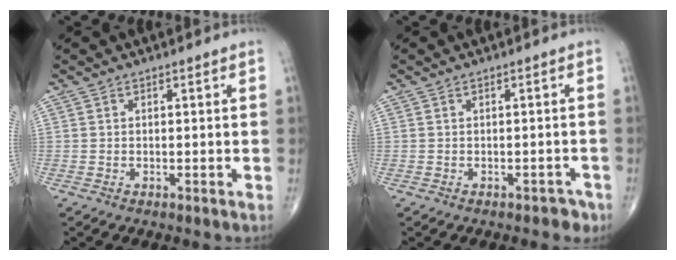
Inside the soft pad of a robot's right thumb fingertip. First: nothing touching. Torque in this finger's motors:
{"motor_torque": [-0.36, -0.24, -0.15, -0.09, -0.02]}